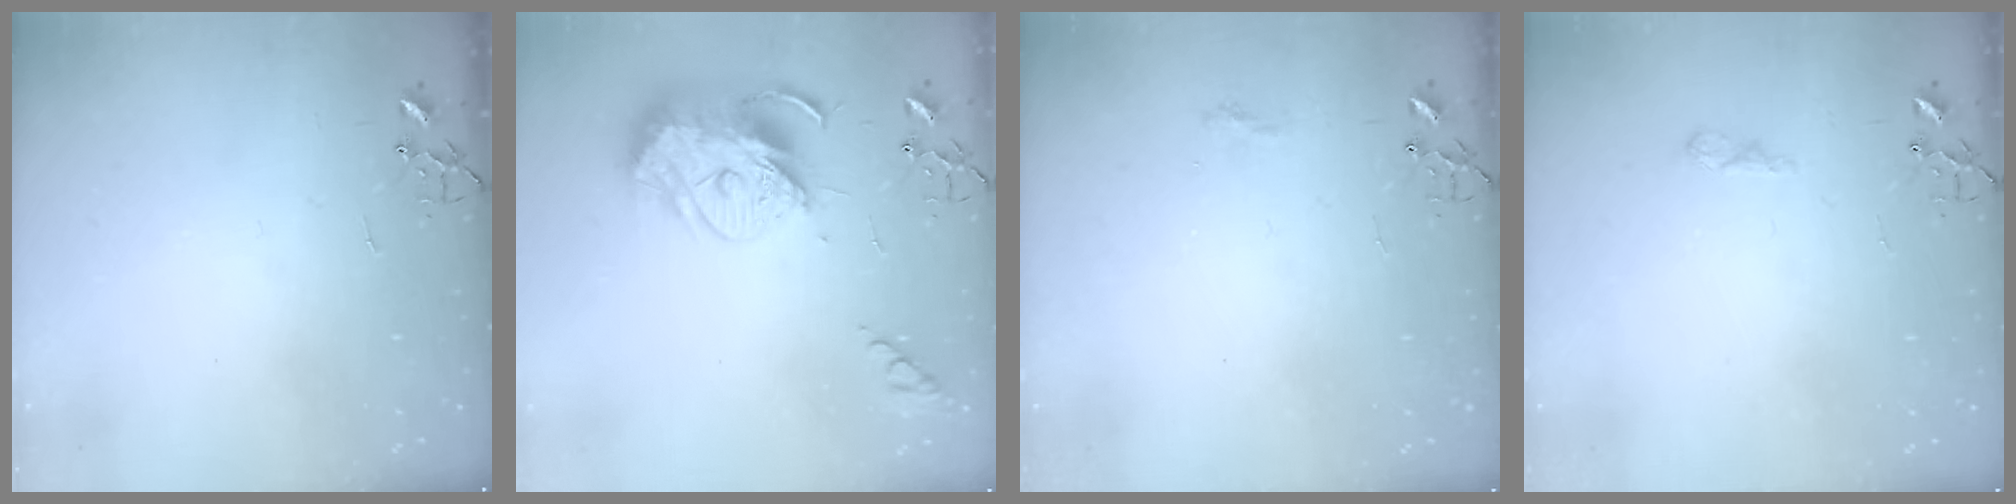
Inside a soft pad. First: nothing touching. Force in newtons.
{"total": 15.2, "press": 15.0, "slide": 1.9}
{"total": 7.0, "press": 7.0, "slide": 0.8}
{"total": 5.9, "press": 5.9, "slide": 0.7}